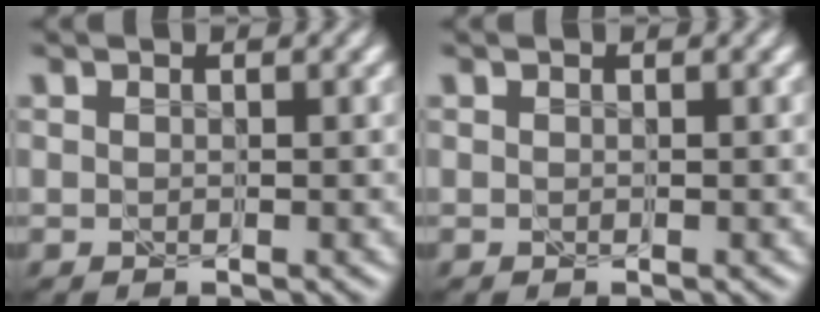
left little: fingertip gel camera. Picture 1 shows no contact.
{"total": 0.0}